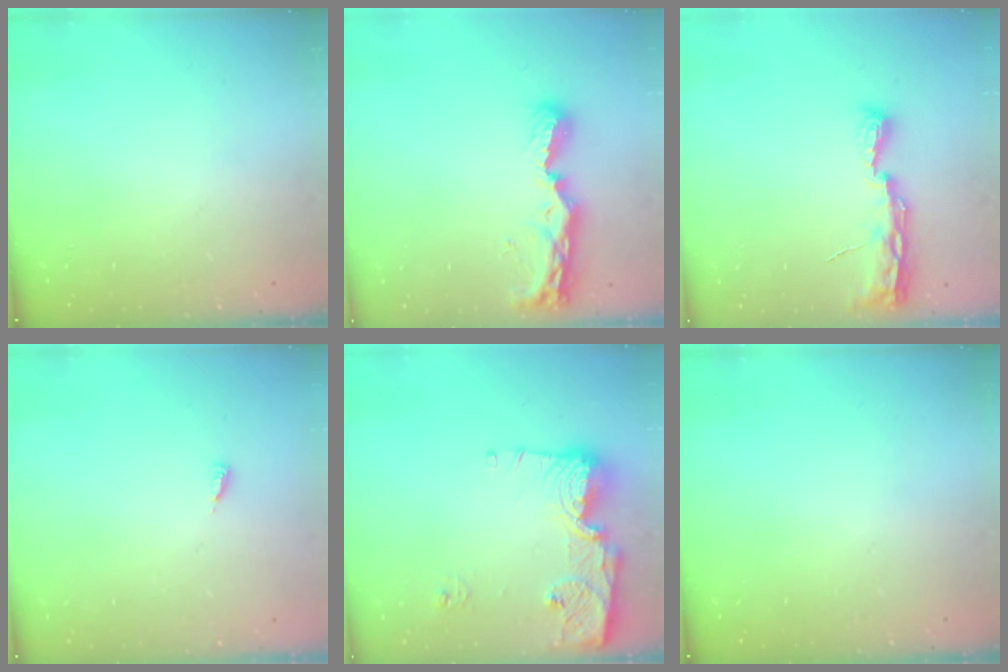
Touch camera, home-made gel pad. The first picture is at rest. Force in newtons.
{"total": 8.3, "press": 8.3, "slide": 0.6}
{"total": 8.2, "press": 8.2, "slide": 1.0}
{"total": 2.9, "press": 2.9, "slide": 0.2}
{"total": 14.7, "press": 14.6, "slide": 1.6}
{"total": 0.0}